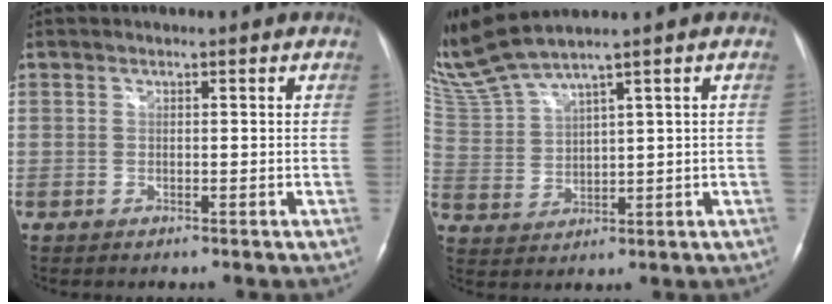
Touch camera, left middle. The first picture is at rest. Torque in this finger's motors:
{"motor_torque": [-0.25, -0.45, 0.18, 0.17]}